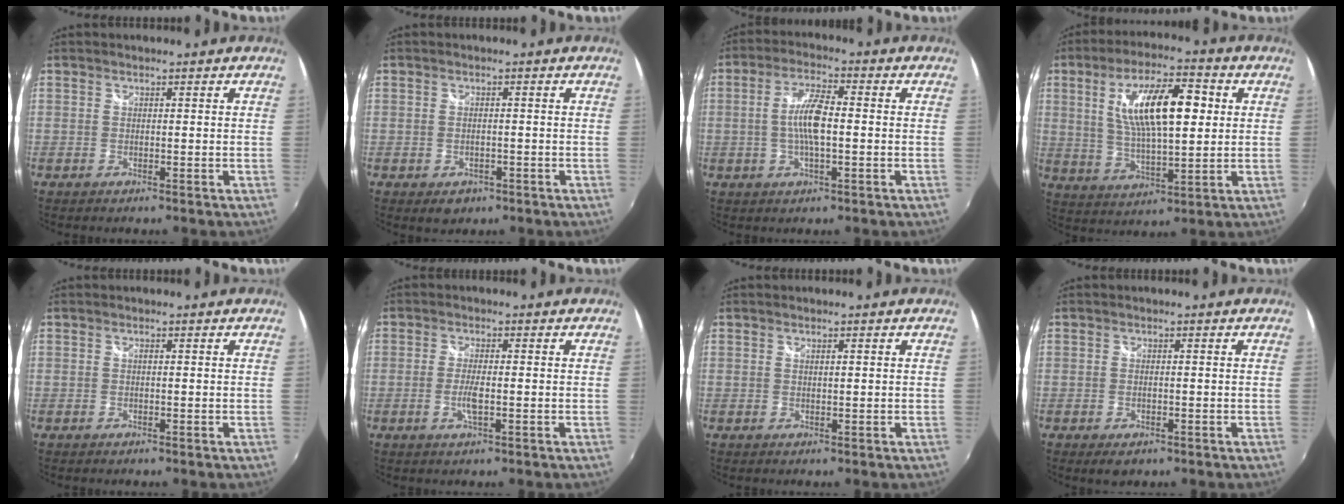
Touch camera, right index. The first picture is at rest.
{"total": 3.1, "force": [-1.3, 2.3, 1.7], "torque": [-0.034, -0.006, -0.014]}
{"total": 7.4, "force": [-0.5, 1.9, 7.1], "torque": [-0.137, 0.004, -0.010]}
{"total": 15.0, "force": [3.4, 5.1, 13.7], "torque": [-0.244, 0.012, 0.063]}
{"total": 0.0}
{"total": 3.4, "force": [-0.9, 0.6, 3.2], "torque": [-0.066, -0.005, -0.017]}
{"total": 0.7, "force": [0.3, 0.1, 0.6], "torque": [-0.009, 0.001, 0.006]}
{"total": 2.5, "force": [-1.2, 1.4, 1.7], "torque": [-0.031, -0.008, -0.016]}